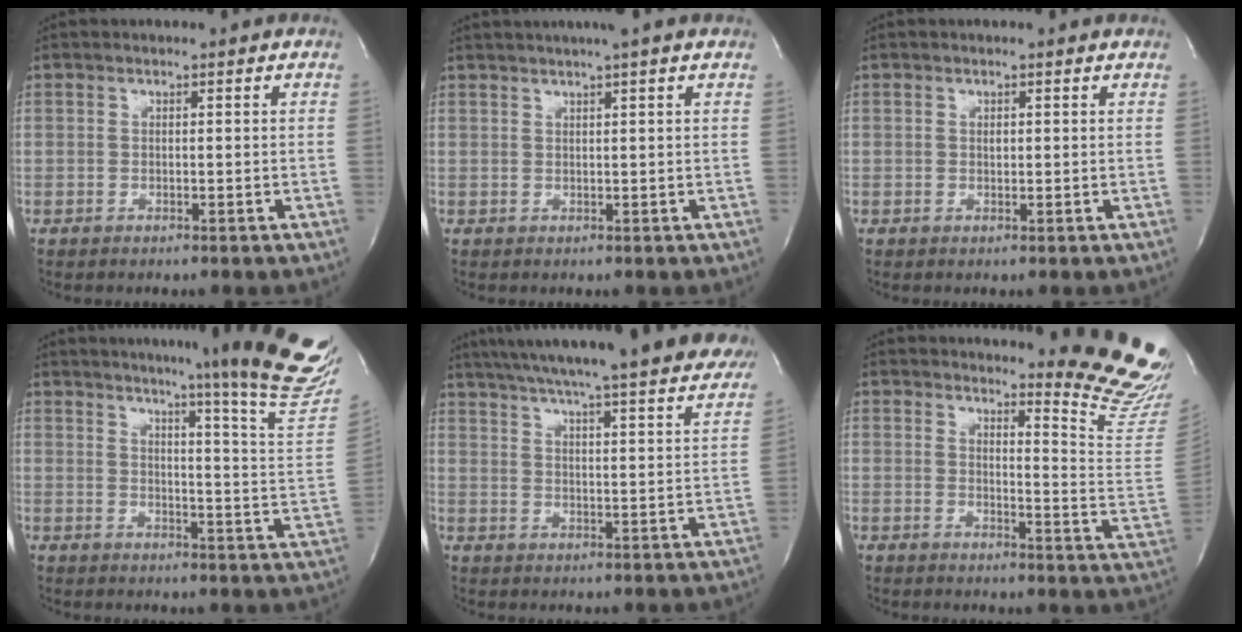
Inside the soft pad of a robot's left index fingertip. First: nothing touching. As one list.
[{"total": 5.3, "force": [4.2, -0.7, 3.1], "torque": [-0.047, 0.025, 0.060]}, {"total": 0.7, "force": [0.3, 0.4, 0.5], "torque": [-0.009, -0.002, 0.004]}, {"total": 25.1, "force": [20.7, -0.9, 14.2], "torque": [-0.181, -0.095, 0.244]}, {"total": 32.1, "force": [28.5, 3.1, 14.5], "torque": [-0.236, -0.043, 0.356]}, {"total": 13.3, "force": [12.8, -1.1, 3.7], "torque": [-0.042, -0.146, 0.135]}]